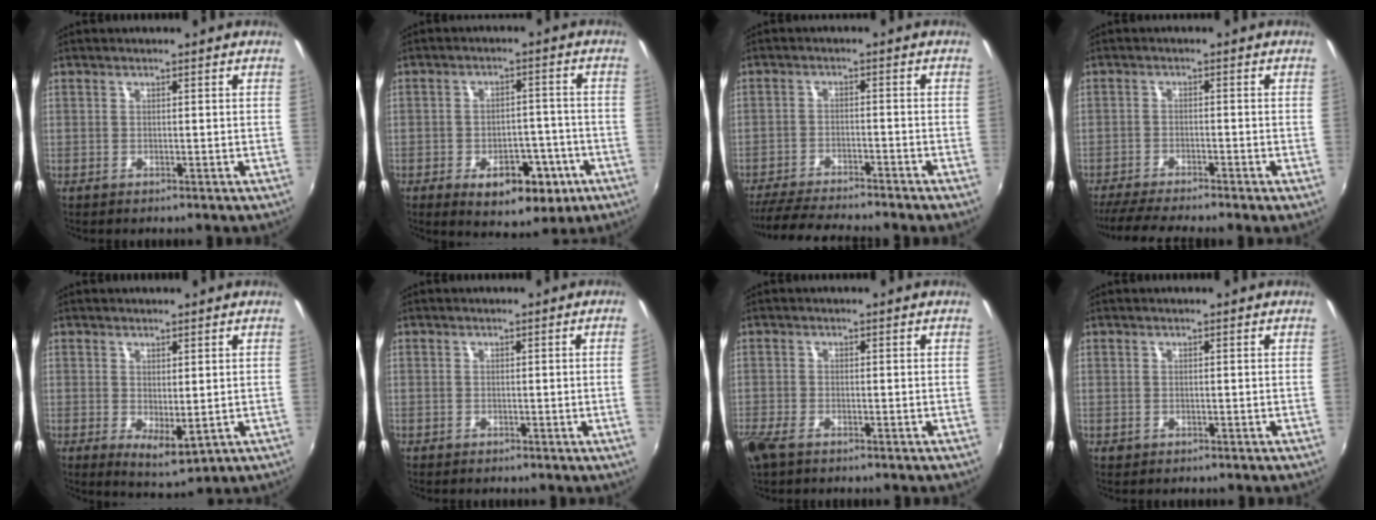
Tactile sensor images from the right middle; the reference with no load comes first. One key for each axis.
{"total": 10.9, "fx": -5.3, "fy": 6.2, "fz": 7.2, "tx": -0.113, "ty": 0.002, "tz": -0.060}
{"total": 11.0, "fx": -10.0, "fy": 0.4, "fz": 4.5, "tx": -0.107, "ty": -0.019, "tz": -0.163}
{"total": 7.5, "fx": -6.6, "fy": -0.3, "fz": 3.5, "tx": -0.085, "ty": -0.023, "tz": -0.113}
{"total": 4.4, "fx": 0.1, "fy": 2.2, "fz": 3.9, "tx": -0.058, "ty": -0.013, "tz": 0.009}
{"total": 1.5, "fx": -0.1, "fy": -0.9, "fz": 1.2, "tx": -0.012, "ty": -0.008, "tz": 0.000}
{"total": 4.5, "fx": -3.0, "fy": 1.7, "fz": 2.9, "tx": -0.074, "ty": -0.015, "tz": -0.060}
{"total": 0.5, "fx": -0.2, "fy": 0.5, "fz": 0.2, "tx": -0.002, "ty": -0.003, "tz": -0.003}